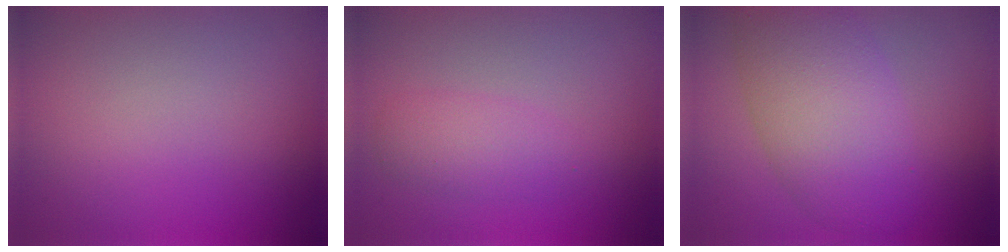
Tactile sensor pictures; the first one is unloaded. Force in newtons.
{"total": 2.2, "press": 2.2, "slide": 0.0}
{"total": 7.8, "press": 7.7, "slide": 0.6}